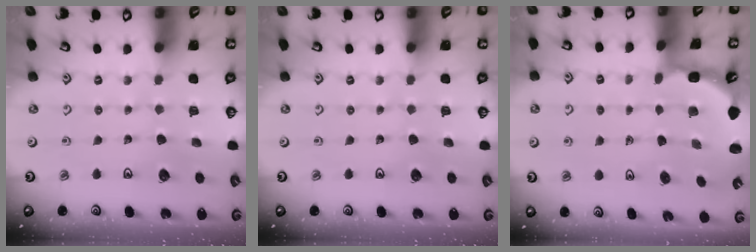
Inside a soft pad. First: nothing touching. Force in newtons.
{"total": 0.0}
{"total": 2.0, "press": 1.8, "slide": 0.9}